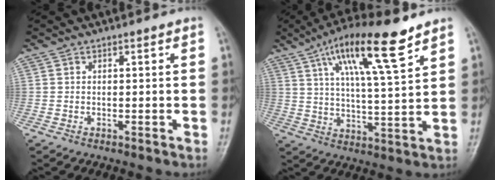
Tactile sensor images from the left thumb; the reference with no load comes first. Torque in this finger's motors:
{"motor_torque": [0.50, 0.40, 1.69, -1.09, 0.45]}